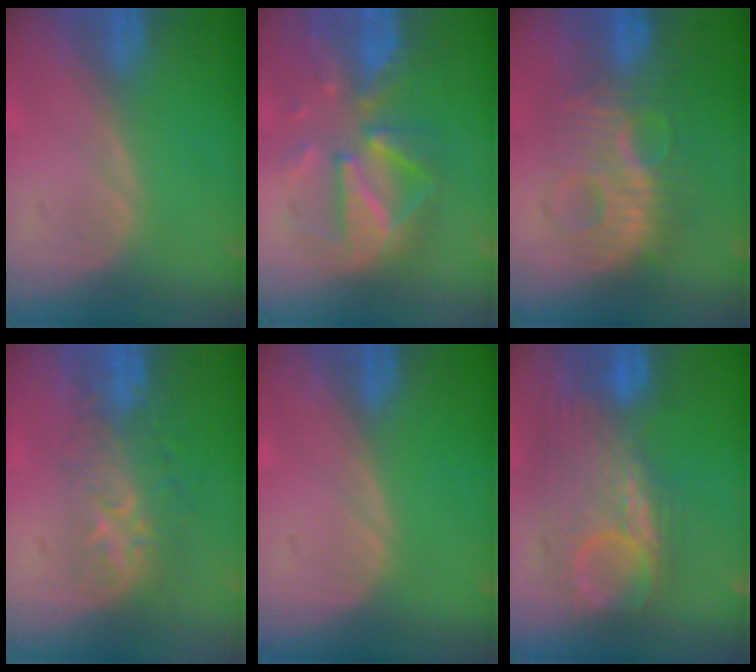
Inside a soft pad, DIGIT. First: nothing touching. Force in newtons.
{"total": 9.3, "press": 9.3, "slide": 0.5}
{"total": 9.4, "press": 9.4, "slide": 0.8}
{"total": 8.9, "press": 7.2, "slide": 5.2}
{"total": 0.0}
{"total": 10.6, "press": 10.1, "slide": 3.2}